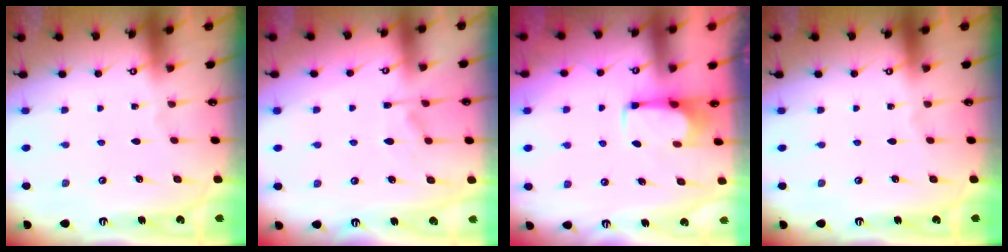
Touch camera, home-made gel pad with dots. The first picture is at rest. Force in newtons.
{"total": 1.3, "press": 0.6, "slide": 1.1}
{"total": 2.8, "press": 2.8, "slide": 0.5}
{"total": 0.0}